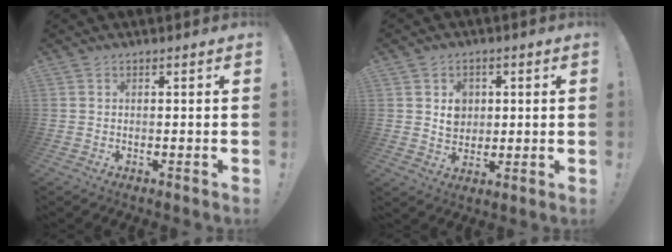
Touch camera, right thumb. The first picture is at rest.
{"total": 6.6, "force": [1.8, 5.8, 2.4], "torque": [-0.016, -0.011, 0.032]}